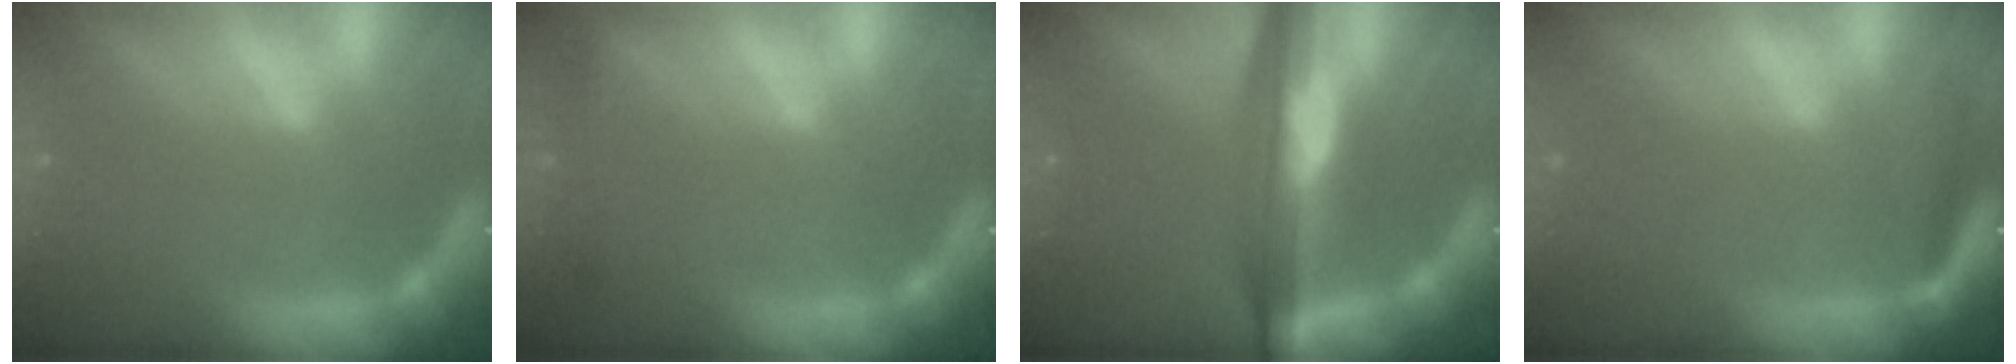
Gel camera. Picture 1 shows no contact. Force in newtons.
{"total": 1.9}
{"total": 8.5}
{"total": 2.5}